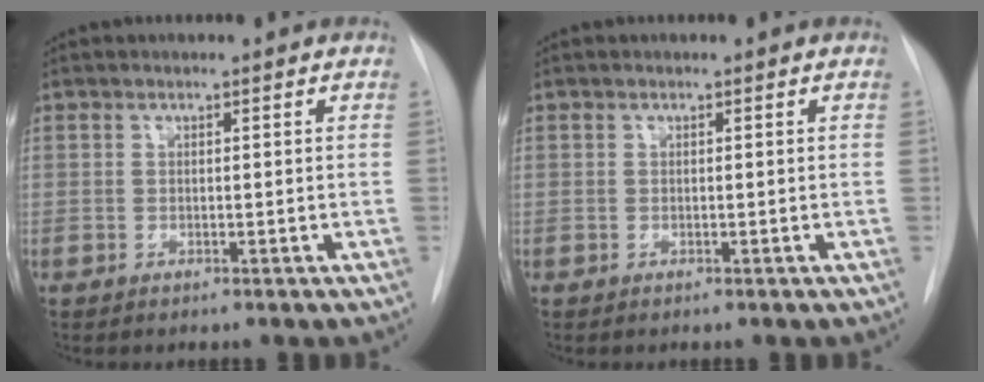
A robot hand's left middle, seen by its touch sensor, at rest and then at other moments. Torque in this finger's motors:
{"motor_torque": [0.07, -0.17, 0.05, 0.02]}